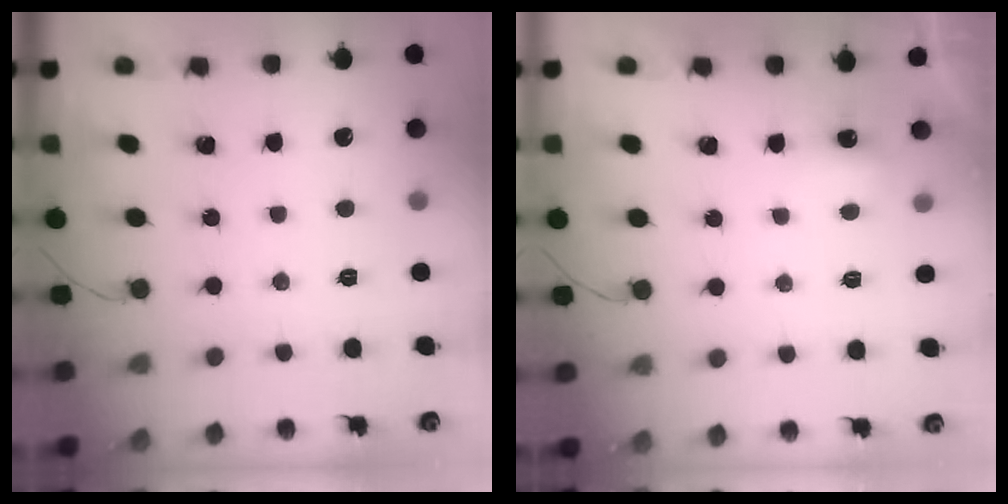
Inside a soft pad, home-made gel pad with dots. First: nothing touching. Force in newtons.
{"total": 3.0, "press": 2.9, "slide": 0.9}